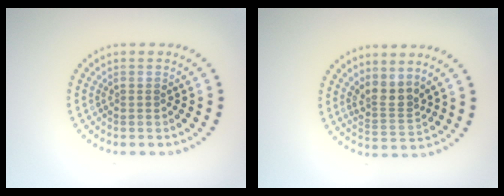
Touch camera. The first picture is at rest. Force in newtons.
{"total": 2.5, "press": 1.9, "slide": 1.7}